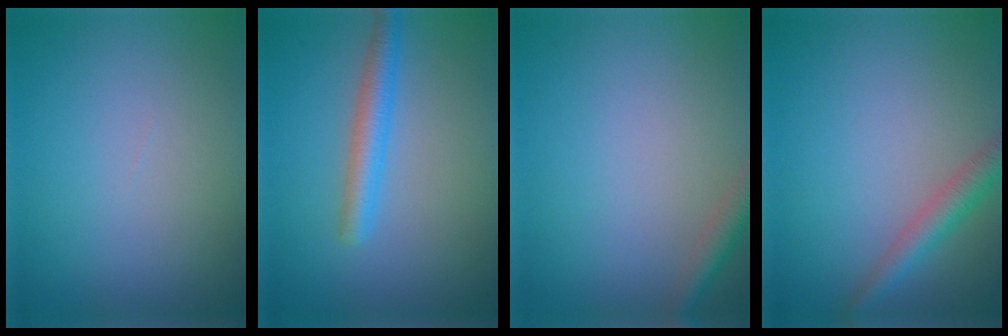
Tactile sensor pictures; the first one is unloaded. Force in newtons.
{"total": 2.8, "press": 2.8, "slide": 0.0}
{"total": 2.0, "press": 2.0, "slide": 0.1}
{"total": 2.7, "press": 2.7, "slide": 0.1}